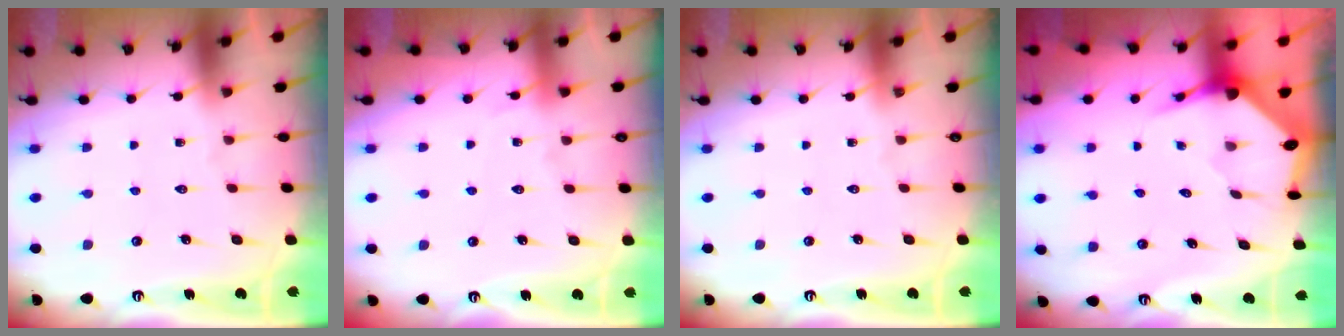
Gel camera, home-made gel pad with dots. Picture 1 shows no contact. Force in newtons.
{"total": 5.0, "press": 5.0, "slide": 0.6}
{"total": 0.0}
{"total": 3.5, "press": 3.5, "slide": 0.4}